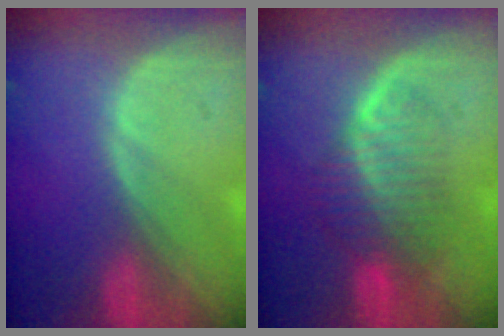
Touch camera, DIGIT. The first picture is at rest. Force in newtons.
{"total": 7.0, "press": 6.5, "slide": 2.5}